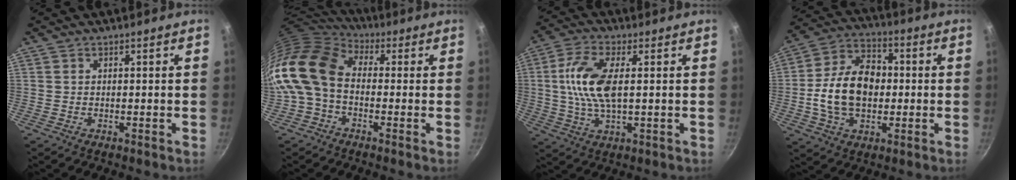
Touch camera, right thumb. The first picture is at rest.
{"total": 14.5, "force": [-1.3, 10.3, 10.1], "torque": [-0.188, 0.033, -0.044]}
{"total": 10.9, "force": [1.2, 4.8, 9.7], "torque": [-0.198, 0.007, 0.016]}
{"total": 15.9, "force": [-0.8, 10.9, 11.5], "torque": [-0.173, 0.029, -0.025]}